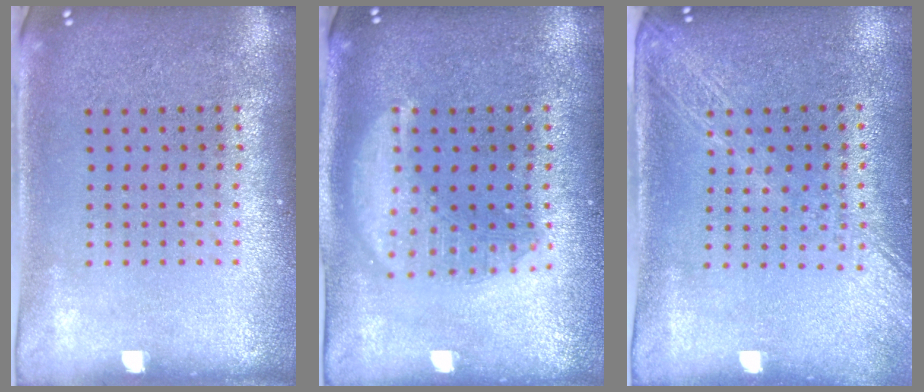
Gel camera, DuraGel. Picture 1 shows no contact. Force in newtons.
{"total": 3.1, "press": 3.0, "slide": 0.4}
{"total": 1.8, "press": 1.5, "slide": 1.0}